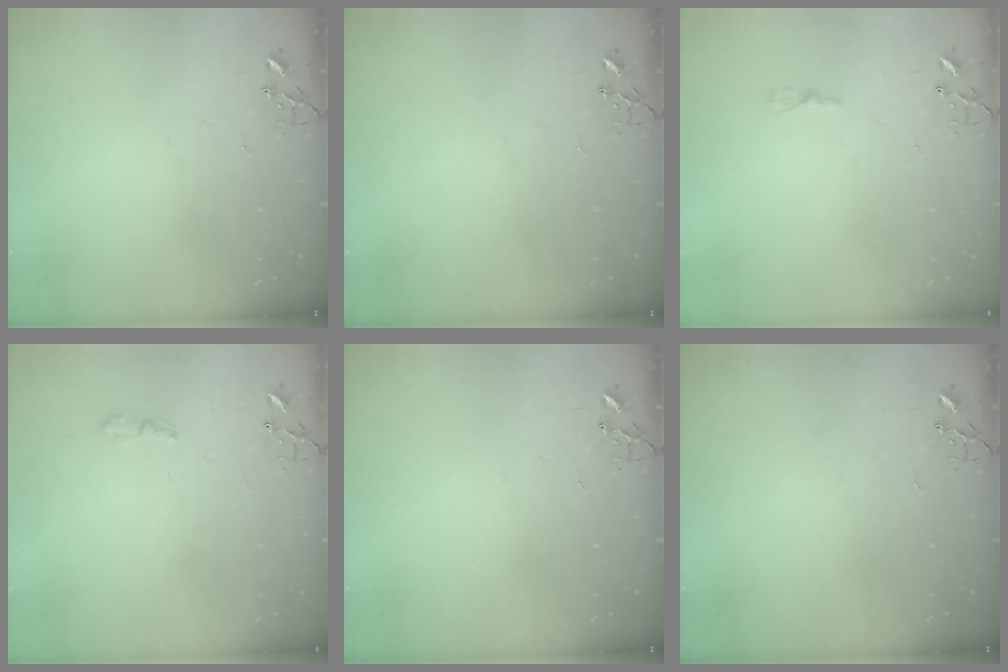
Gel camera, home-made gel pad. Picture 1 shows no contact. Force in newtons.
{"total": 0.0}
{"total": 2.9, "press": 2.9, "slide": 0.4}
{"total": 4.4, "press": 4.3, "slide": 0.5}
{"total": 0.0}
{"total": 0.0}